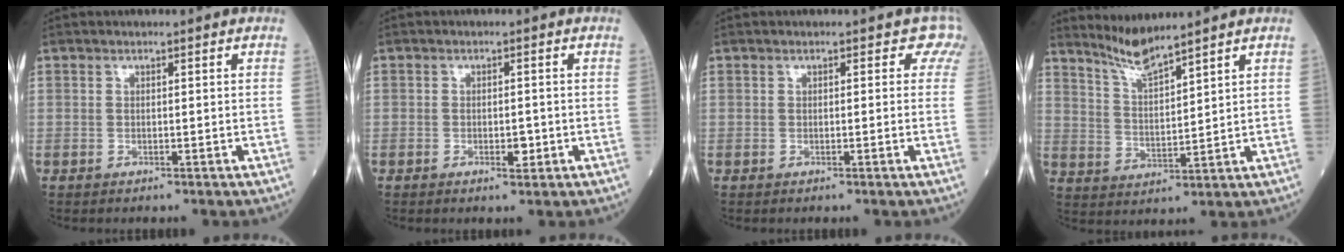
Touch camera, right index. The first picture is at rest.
{"total": 2.1, "force": [-0.8, 0.8, 1.8], "torque": [-0.029, 0.000, -0.009]}
{"total": 2.3, "force": [1.4, 1.8, 0.6], "torque": [0.022, -0.002, -0.003]}
{"total": 5.7, "force": [5.3, -0.8, 1.8], "torque": [-0.041, -0.016, 0.110]}